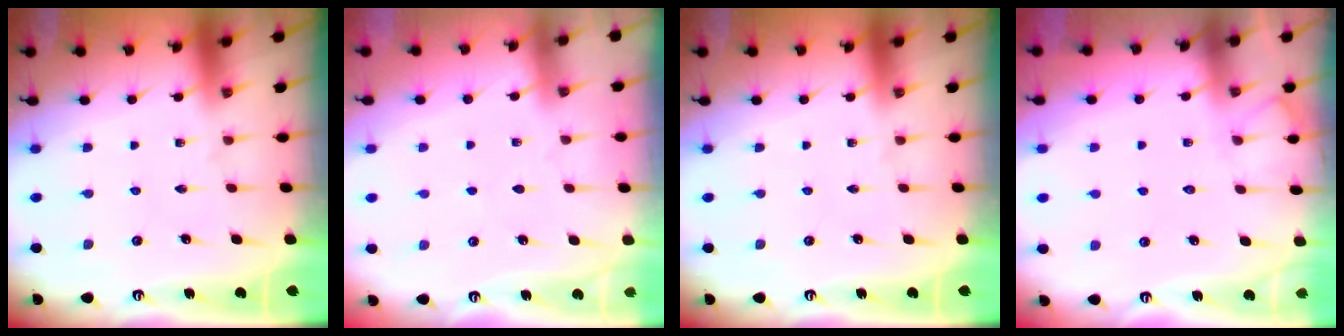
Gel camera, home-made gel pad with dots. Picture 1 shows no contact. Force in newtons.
{"total": 2.8, "press": 2.8, "slide": 0.4}
{"total": 0.0}
{"total": 6.0, "press": 6.0, "slide": 0.7}